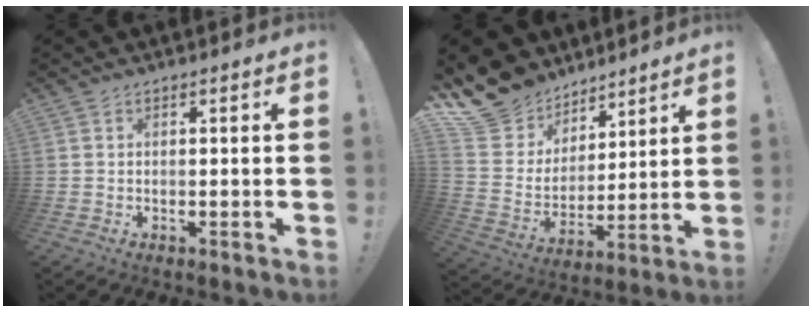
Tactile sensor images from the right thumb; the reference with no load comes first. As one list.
[{"total": 14.3, "force": [10.2, 9.6, 2.8], "torque": [-0.066, -0.079, 0.215]}]